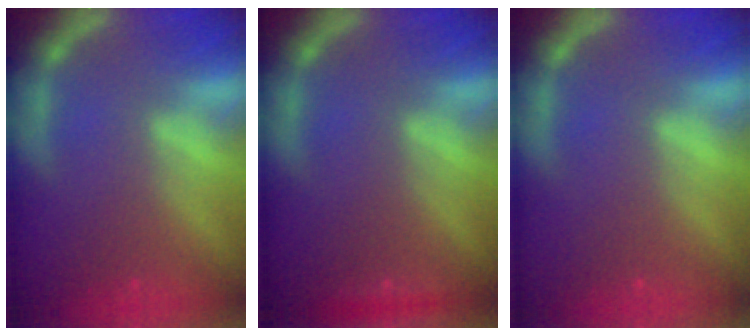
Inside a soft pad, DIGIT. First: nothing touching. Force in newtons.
{"total": 0.9}
{"total": 0.0}